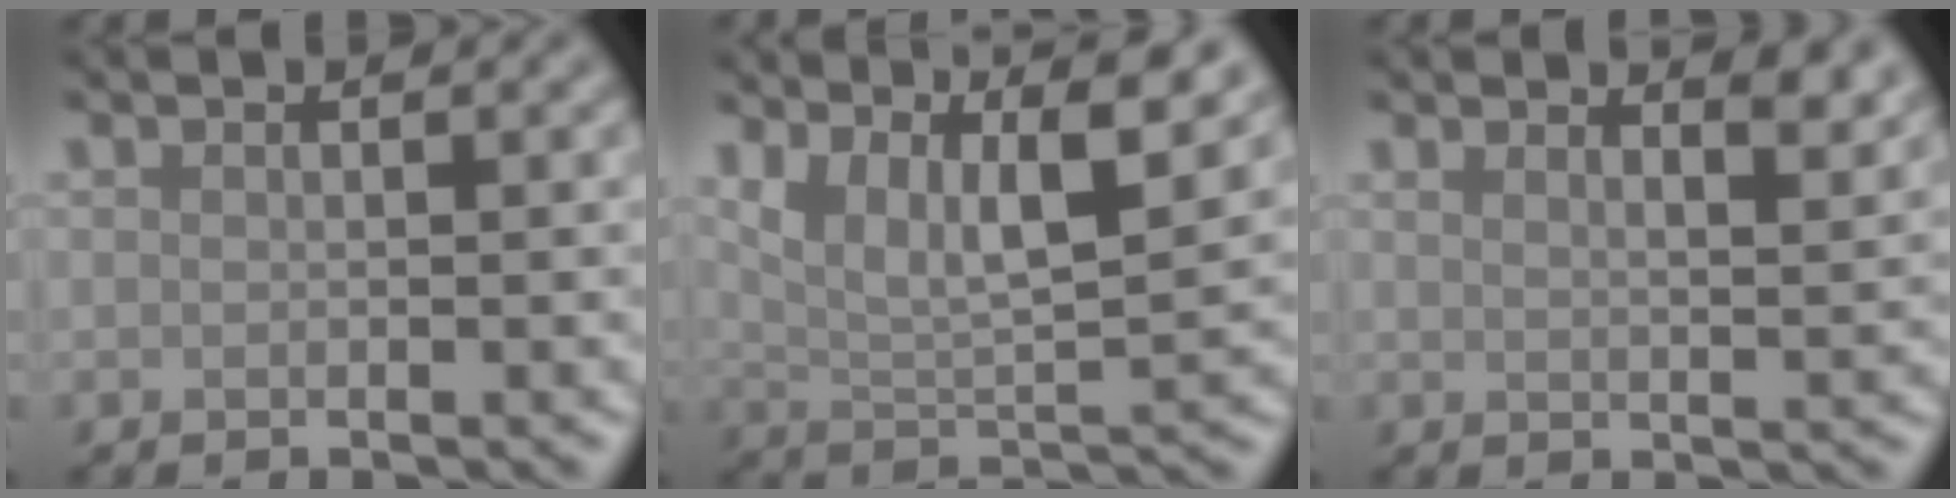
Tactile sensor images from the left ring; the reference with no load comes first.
{"total": 9.3, "force": [5.4, 2.3, 7.2], "torque": [-0.120, 0.008, 0.081]}
{"total": 4.2, "force": [3.2, 1.3, 2.3], "torque": [-0.017, 0.014, 0.027]}